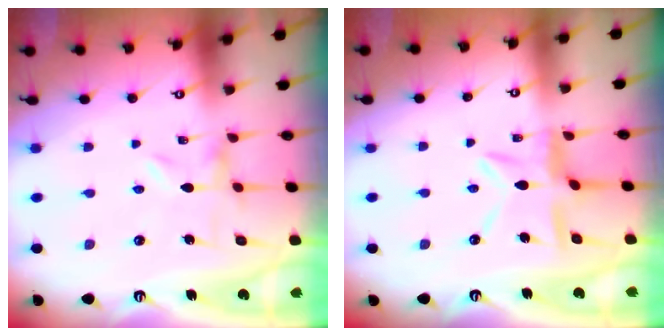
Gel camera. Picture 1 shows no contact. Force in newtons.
{"total": 10.5, "press": 10.4, "slide": 0.9}